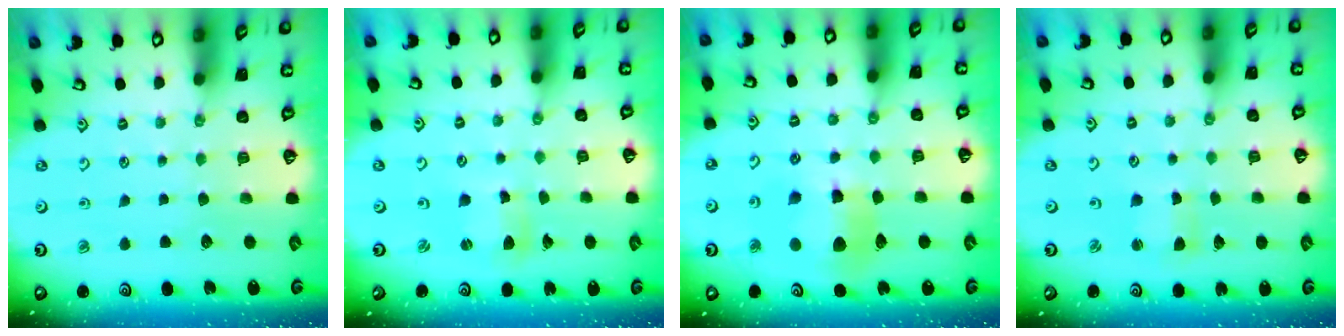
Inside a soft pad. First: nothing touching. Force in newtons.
{"total": 4.0, "press": 4.0, "slide": 0.5}
{"total": 11.5, "press": 11.4, "slide": 1.6}
{"total": 2.2, "press": 2.2, "slide": 0.3}